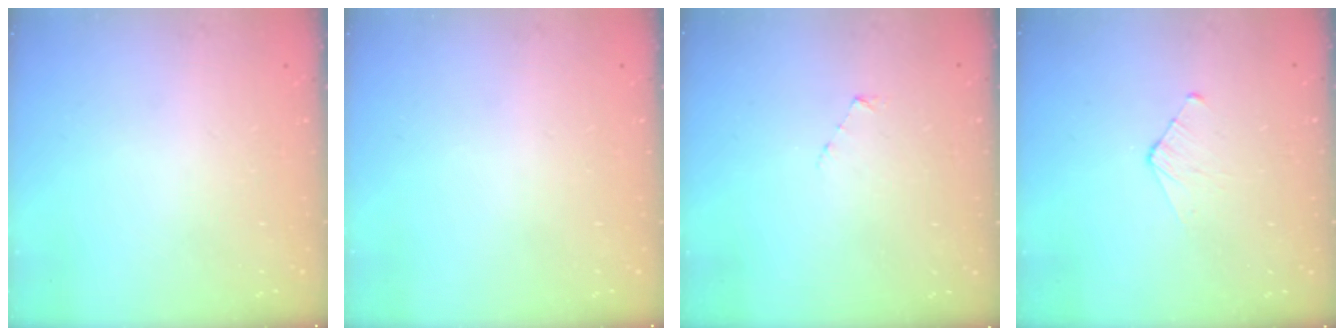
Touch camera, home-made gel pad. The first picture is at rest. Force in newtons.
{"total": 0.0}
{"total": 2.5, "press": 2.5, "slide": 0.2}
{"total": 2.8, "press": 2.7, "slide": 0.3}